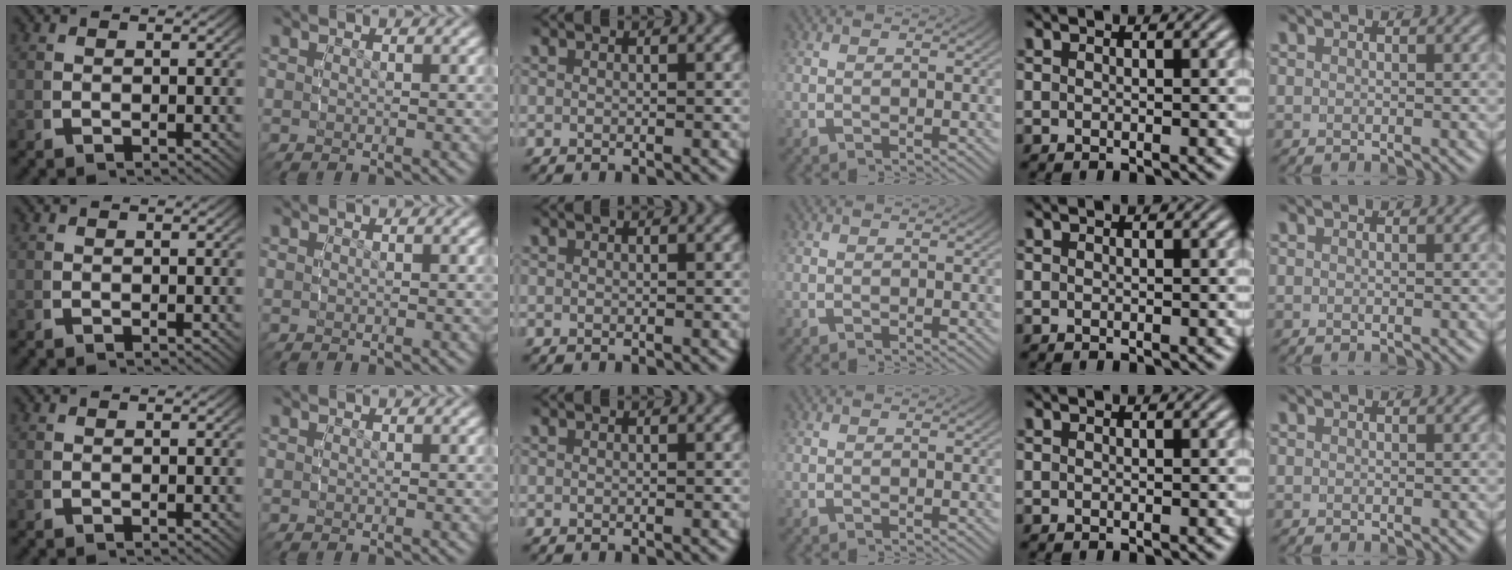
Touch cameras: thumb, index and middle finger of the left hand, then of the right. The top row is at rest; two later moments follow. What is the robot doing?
{"motion": "reach", "object": "string"}